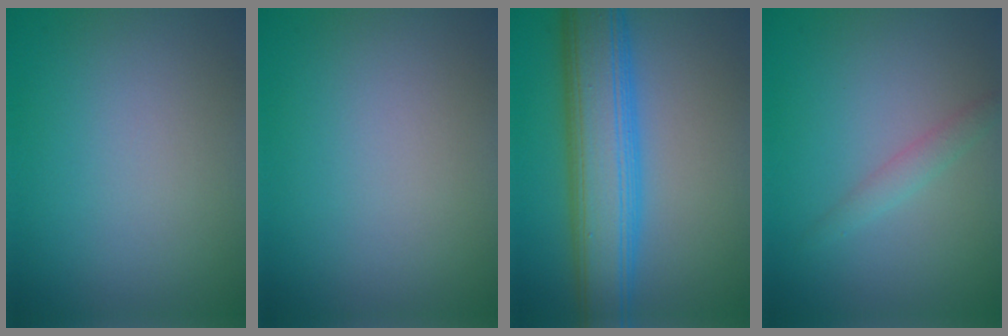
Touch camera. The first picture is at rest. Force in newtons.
{"total": 0.0}
{"total": 8.7, "press": 8.7, "slide": 0.1}
{"total": 1.4, "press": 1.4, "slide": 0.1}